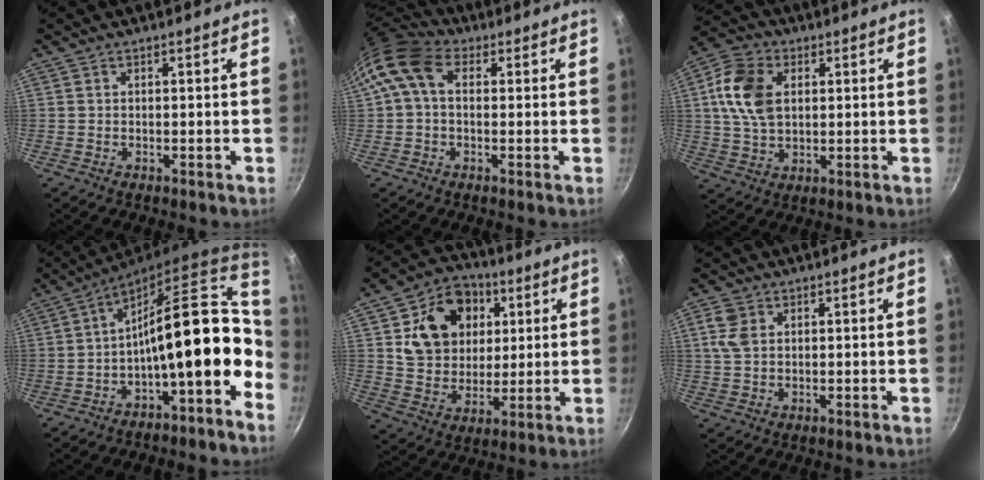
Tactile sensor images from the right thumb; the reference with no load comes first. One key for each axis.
{"total": 10.2, "fx": 2.1, "fy": 7.0, "fz": 7.1, "tx": -0.127, "ty": 0.020, "tz": 0.021}
{"total": 11.8, "fx": 2.5, "fy": 8.0, "fz": 8.3, "tx": -0.144, "ty": 0.006, "tz": 0.039}
{"total": 11.7, "fx": -1.4, "fy": 4.0, "fz": 10.9, "tx": -0.149, "ty": 0.027, "tz": -0.027}
{"total": 16.6, "fx": 4.8, "fy": 13.1, "fz": 8.9, "tx": -0.122, "ty": -0.004, "tz": 0.084}
{"total": 4.8, "fx": 1.6, "fy": 3.5, "fz": 3.0, "tx": -0.056, "ty": 0.000, "tz": 0.029}